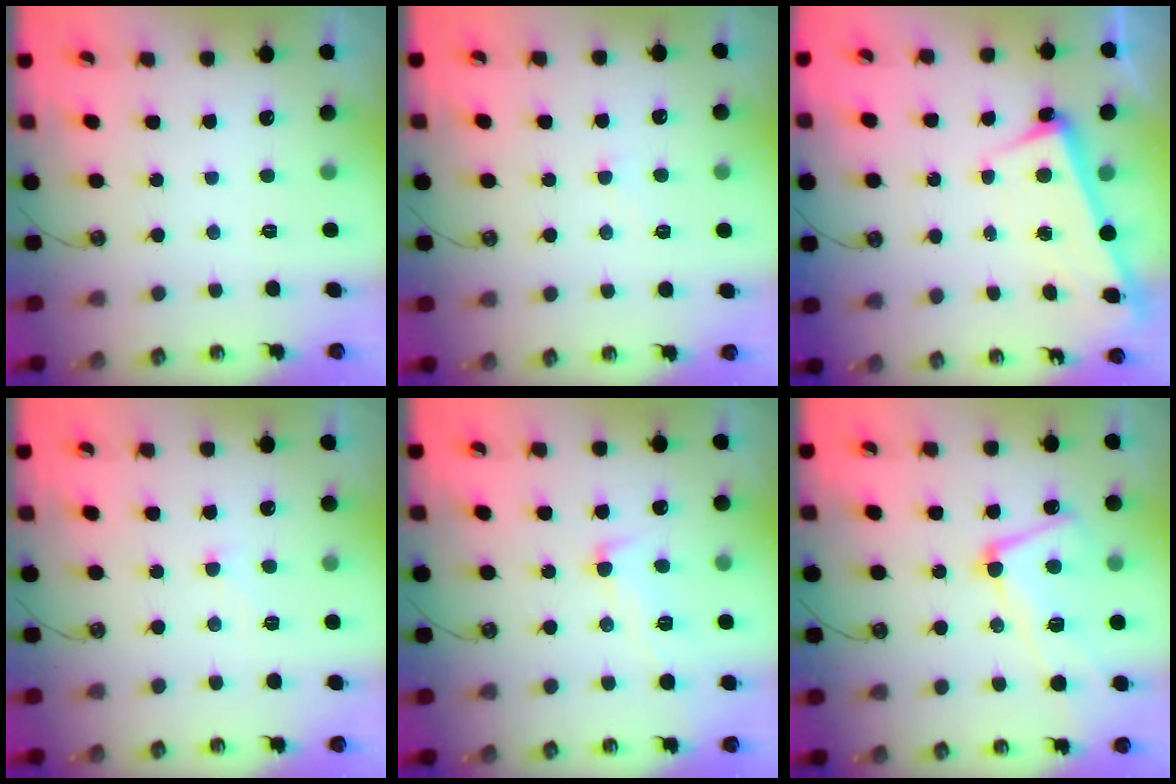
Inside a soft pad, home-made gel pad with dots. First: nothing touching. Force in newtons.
{"total": 0.7, "press": 0.5, "slide": 0.5}
{"total": 2.5, "press": 2.2, "slide": 1.1}
{"total": 2.2, "press": 2.2, "slide": 0.4}
{"total": 2.1, "press": 1.8, "slide": 1.1}
{"total": 7.3, "press": 7.1, "slide": 1.4}